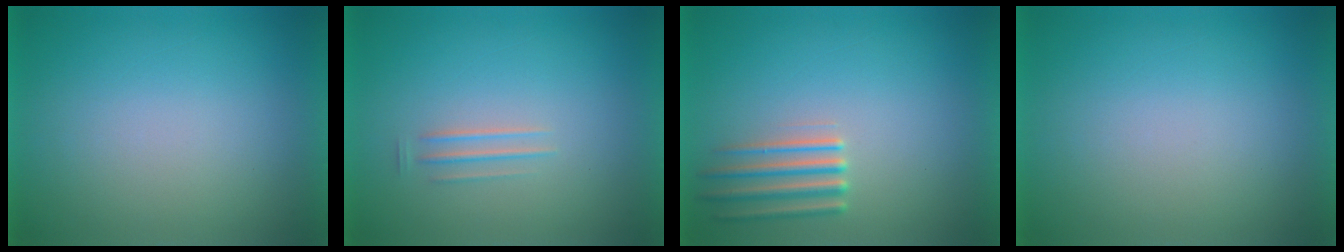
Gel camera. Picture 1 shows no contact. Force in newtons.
{"total": 1.6}
{"total": 2.2}
{"total": 1.2}